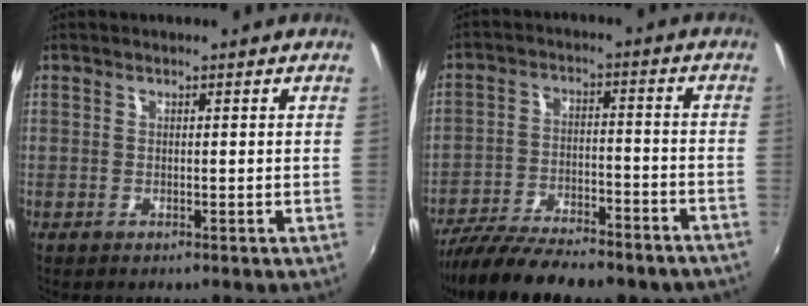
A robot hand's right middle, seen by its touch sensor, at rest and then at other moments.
{"total": 23.7, "force": [-19.5, 6.8, 11.7], "torque": [-0.223, -0.038, -0.278]}